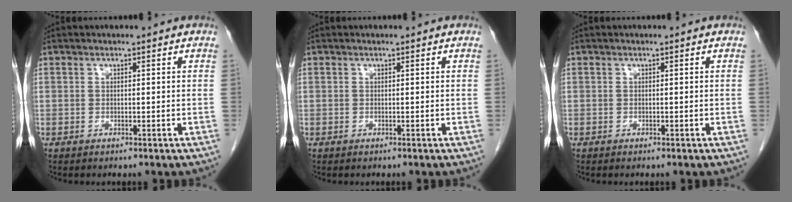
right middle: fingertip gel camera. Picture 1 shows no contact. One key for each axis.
{"total": 0.0}
{"total": 0.0}